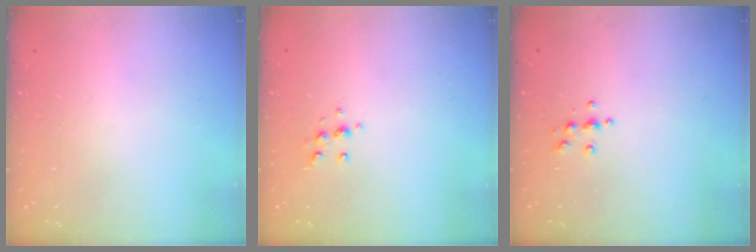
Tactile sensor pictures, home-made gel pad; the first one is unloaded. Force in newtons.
{"total": 6.2, "press": 6.2, "slide": 0.8}
{"total": 4.0, "press": 3.9, "slide": 0.4}